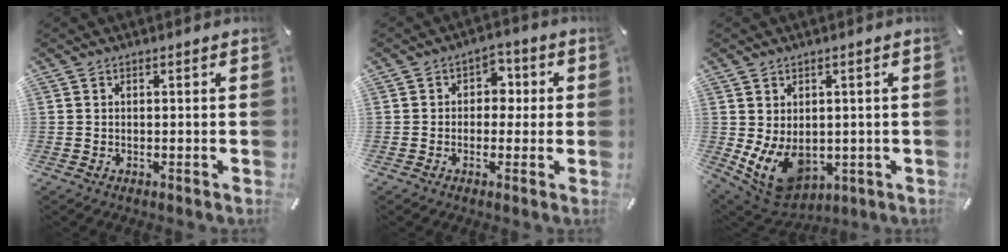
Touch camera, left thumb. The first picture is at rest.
{"total": 4.9, "force": [-0.3, 4.1, 2.6], "torque": [-0.031, 0.009, -0.012]}
{"total": 10.5, "force": [-1.6, 8.2, 6.3], "torque": [-0.117, -0.004, -0.023]}